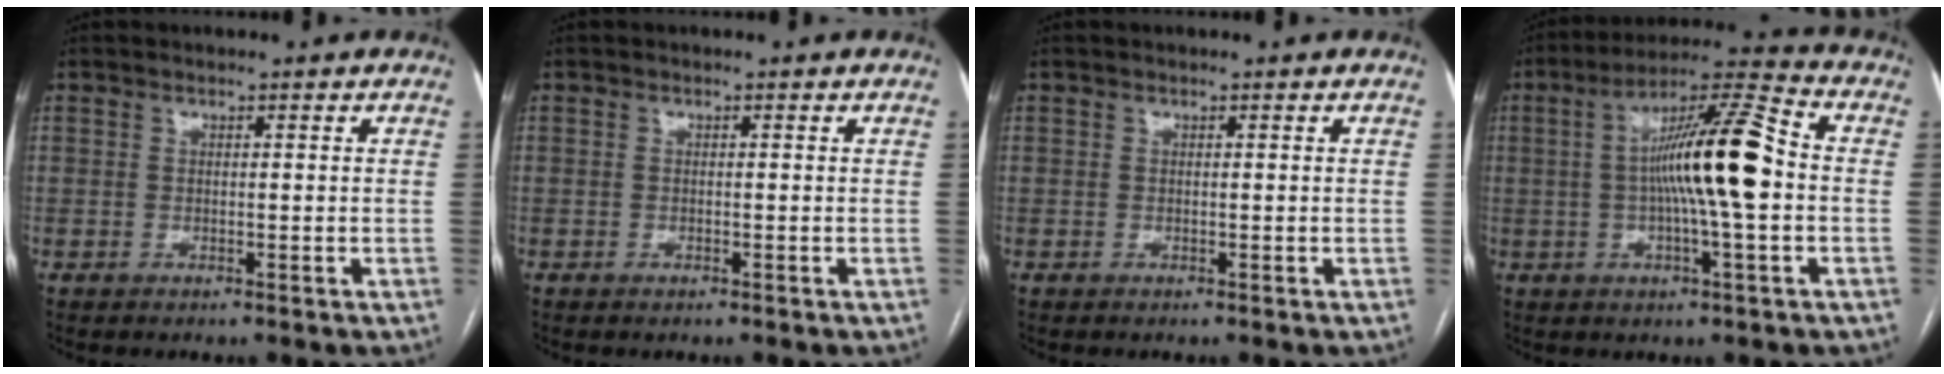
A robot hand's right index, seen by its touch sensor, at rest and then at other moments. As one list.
[{"total": 0.0}, {"total": 0.0}, {"total": 14.1, "force": [-0.2, 1.0, 14.0], "torque": [-0.242, 0.018, -0.011]}]